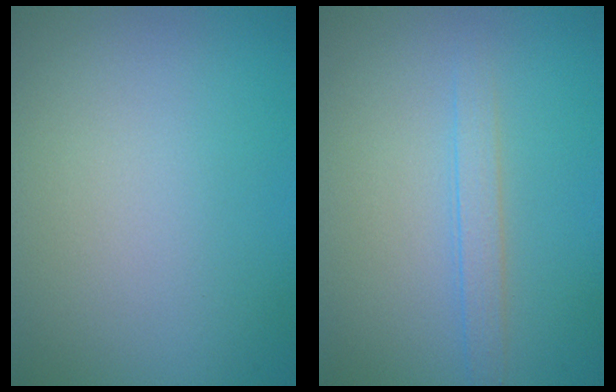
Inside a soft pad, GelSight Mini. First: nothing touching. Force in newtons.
{"total": 1.8, "press": 1.8, "slide": 0.0}